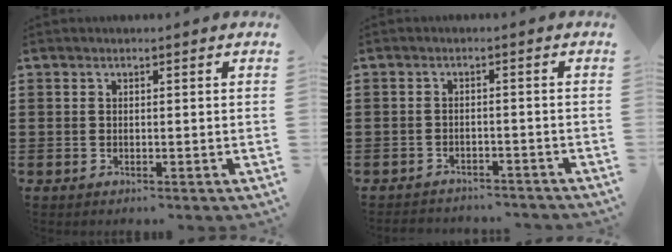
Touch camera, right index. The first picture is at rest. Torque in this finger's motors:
{"motor_torque": [-1.03, 1.11, -1.05, -0.16]}